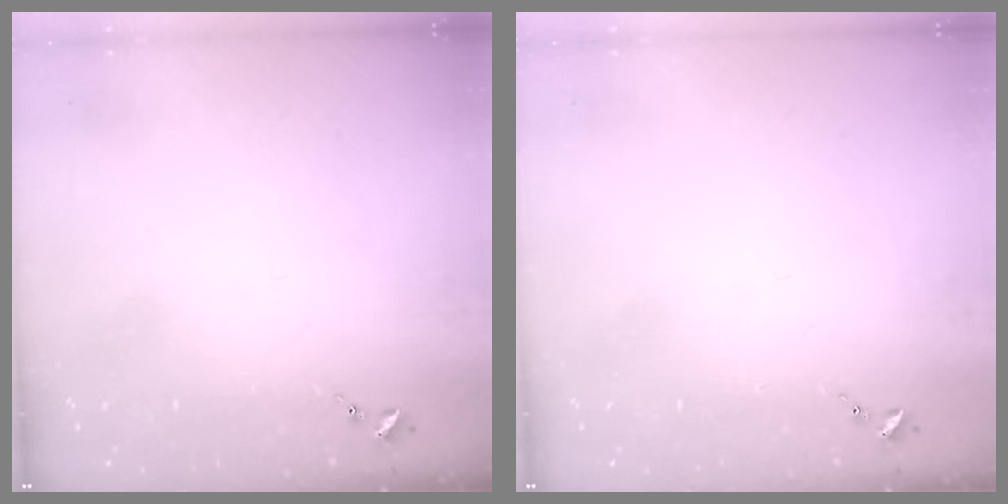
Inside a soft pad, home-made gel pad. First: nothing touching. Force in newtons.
{"total": 0.0}